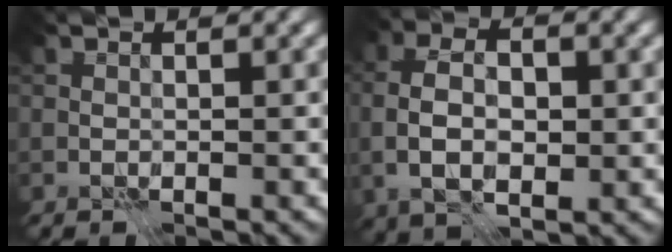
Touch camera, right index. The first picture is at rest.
{"total": 5.5, "force": [-0.2, 3.2, 4.4], "torque": [-0.086, 0.005, -0.009]}